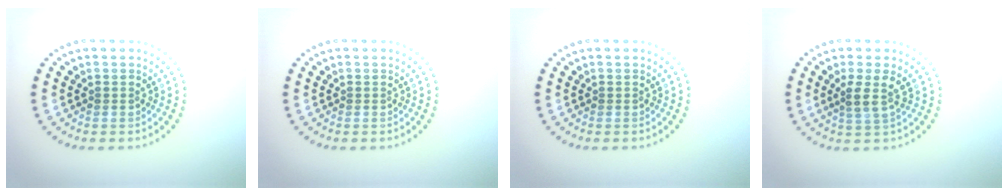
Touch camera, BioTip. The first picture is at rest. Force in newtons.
{"total": 0.0}
{"total": 0.0}
{"total": 2.3, "press": 1.8, "slide": 1.4}